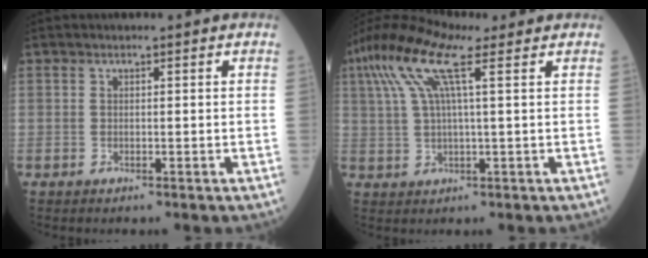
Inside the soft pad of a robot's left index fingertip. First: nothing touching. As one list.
[{"total": 10.2, "force": [5.1, 2.0, 8.6], "torque": [-0.192, 0.034, 0.096]}]